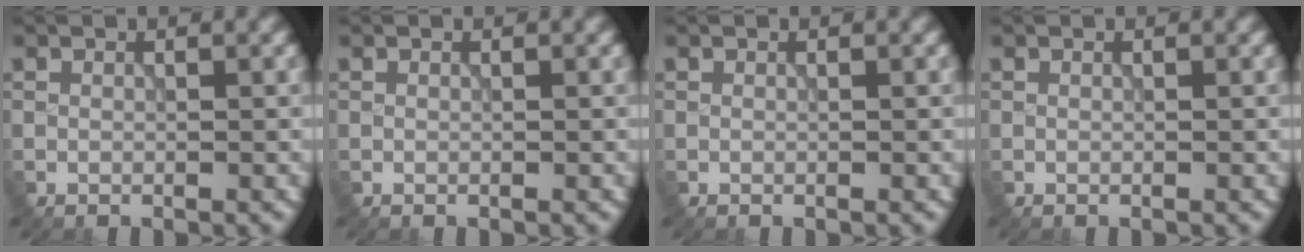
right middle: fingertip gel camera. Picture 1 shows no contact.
{"total": 0.0}
{"total": 0.0}
{"total": 0.0}